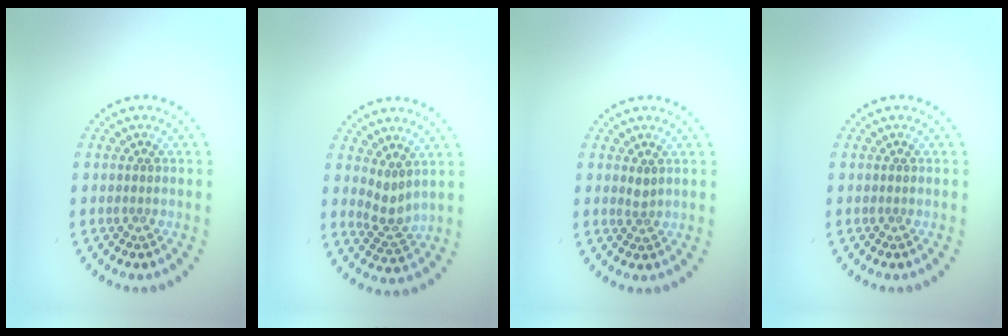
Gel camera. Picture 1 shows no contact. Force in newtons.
{"total": 2.0, "press": 1.5, "slide": 1.4}
{"total": 0.9, "press": 0.6, "slide": 0.7}
{"total": 0.0}